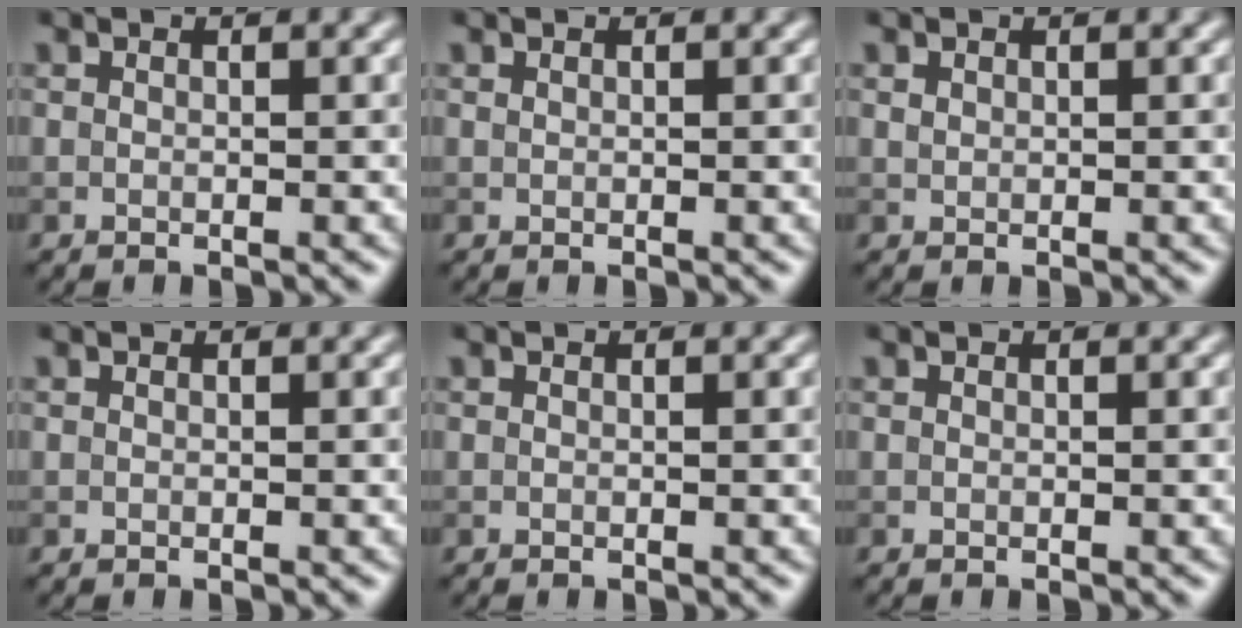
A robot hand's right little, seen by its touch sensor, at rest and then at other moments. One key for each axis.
{"total": 0.0}
{"total": 0.5, "fx": 0.3, "fy": 0.4, "fz": 0.2, "tx": -0.004, "ty": -0.001, "tz": 0.009}
{"total": 0.0}
{"total": 0.0}
{"total": 0.0}